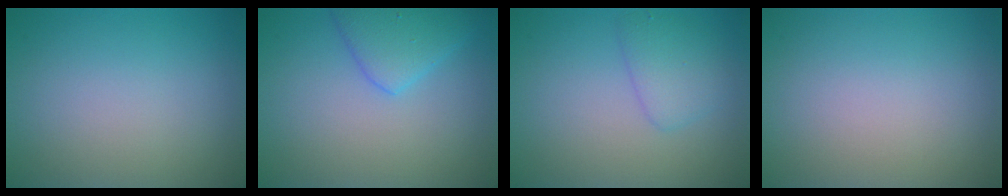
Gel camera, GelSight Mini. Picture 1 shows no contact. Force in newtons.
{"total": 3.3, "press": 3.3, "slide": 0.2}
{"total": 2.3, "press": 2.3, "slide": 0.2}
{"total": 0.0}